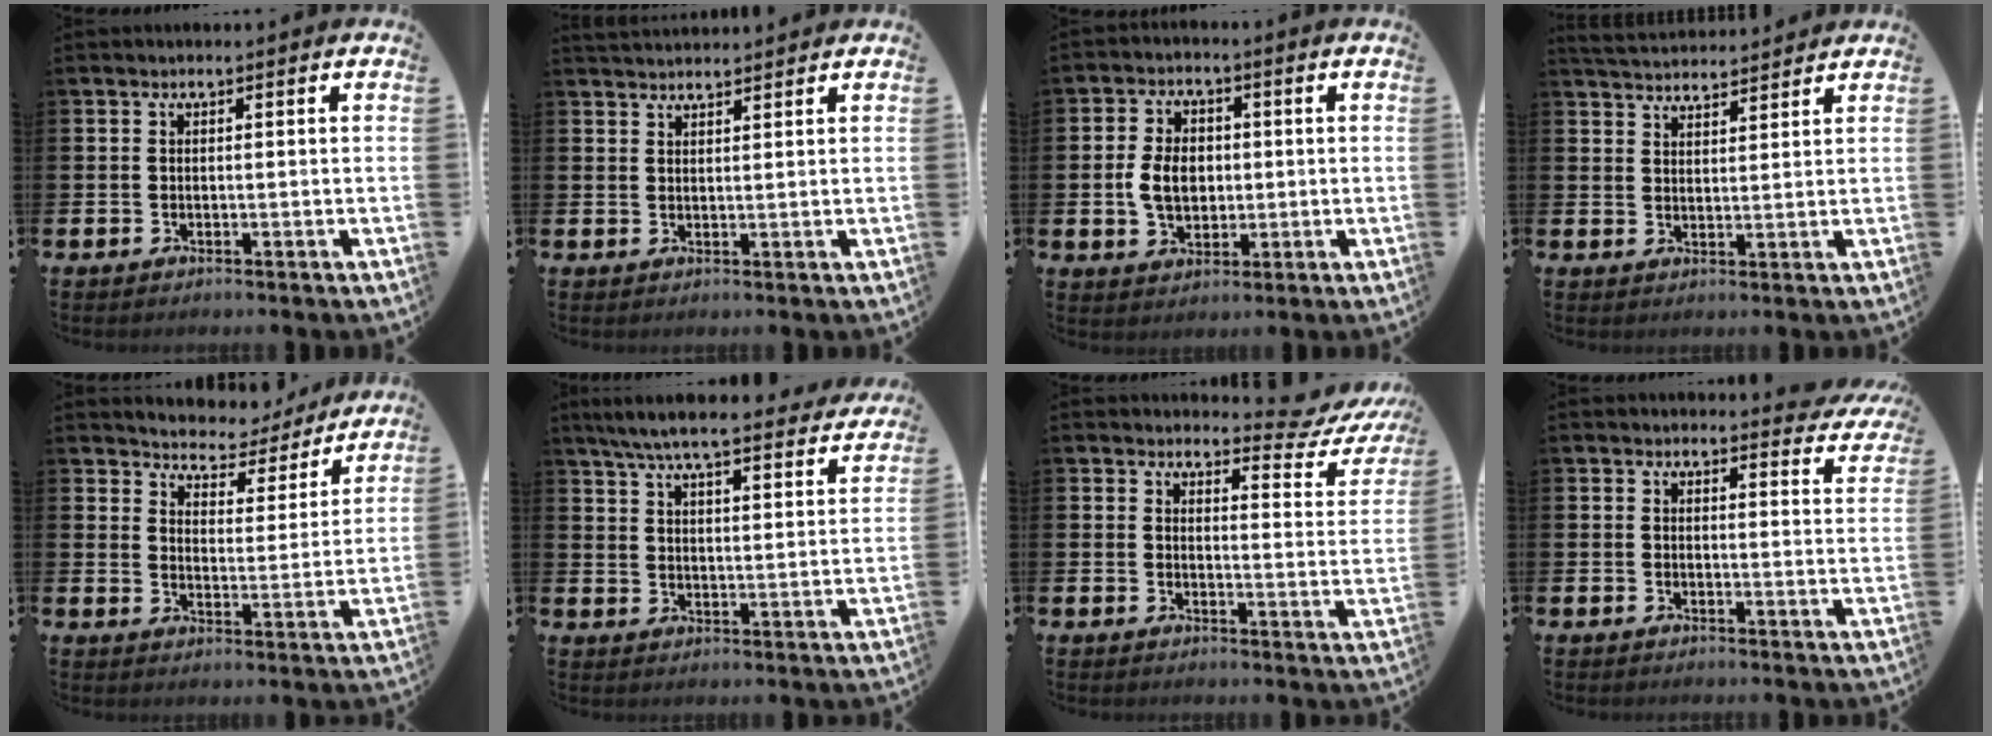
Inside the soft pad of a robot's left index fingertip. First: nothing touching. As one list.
[{"total": 2.4, "force": [2.3, 0.4, 0.1], "torque": [0.007, -0.015, 0.040]}, {"total": 5.8, "force": [0.2, 4.1, 4.1], "torque": [-0.078, 0.008, -0.004]}, {"total": 4.2, "force": [4.1, 0.5, 0.0], "torque": [-0.014, -0.023, 0.075]}, {"total": 5.4, "force": [5.2, 1.5, 0.0], "torque": [-0.022, -0.046, 0.085]}, {"total": 7.3, "force": [6.7, 0.8, 2.6], "torque": [-0.060, -0.045, 0.114]}, {"total": 4.1, "force": [3.7, 1.4, 1.2], "torque": [-0.008, -0.030, 0.053]}, {"total": 2.6, "force": [2.5, 0.5, 0.0], "torque": [0.017, -0.019, 0.041]}]